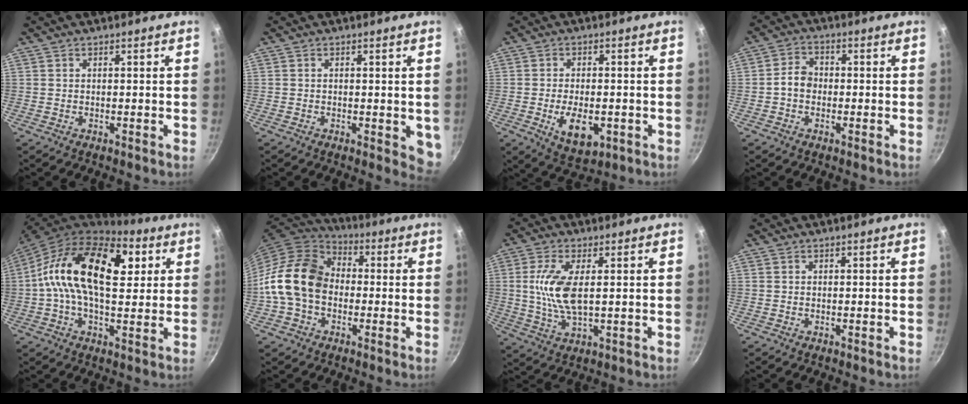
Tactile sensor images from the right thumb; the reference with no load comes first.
{"total": 4.4, "force": [-0.4, 2.2, 3.8], "torque": [-0.035, -0.007, -0.004]}
{"total": 8.7, "force": [-2.2, 4.8, 6.9], "torque": [-0.103, -0.002, -0.025]}
{"total": 4.5, "force": [-0.7, 3.6, 2.6], "torque": [-0.027, 0.021, -0.019]}
{"total": 21.0, "force": [4.6, 11.6, 16.8], "torque": [-0.271, 0.009, 0.050]}
{"total": 15.5, "force": [-1.2, 11.8, 10.0], "torque": [-0.158, 0.036, -0.037]}
{"total": 9.5, "force": [1.2, 3.8, 8.6], "torque": [-0.181, -0.004, 0.026]}
{"total": 0.0}